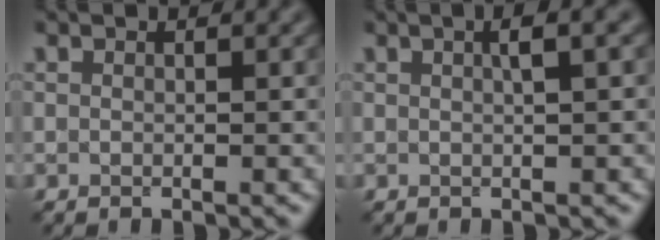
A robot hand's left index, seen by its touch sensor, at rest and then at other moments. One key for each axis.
{"total": 2.7, "fx": 0.9, "fy": 0.7, "fz": 2.4, "tx": -0.026, "ty": 0.013, "tz": 0.008}